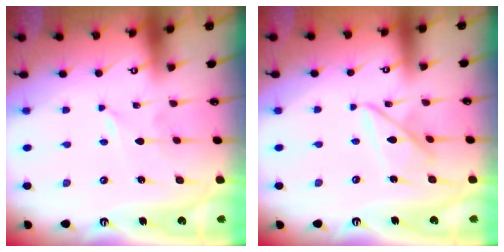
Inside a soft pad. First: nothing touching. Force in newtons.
{"total": 8.3, "press": 8.3, "slide": 0.4}